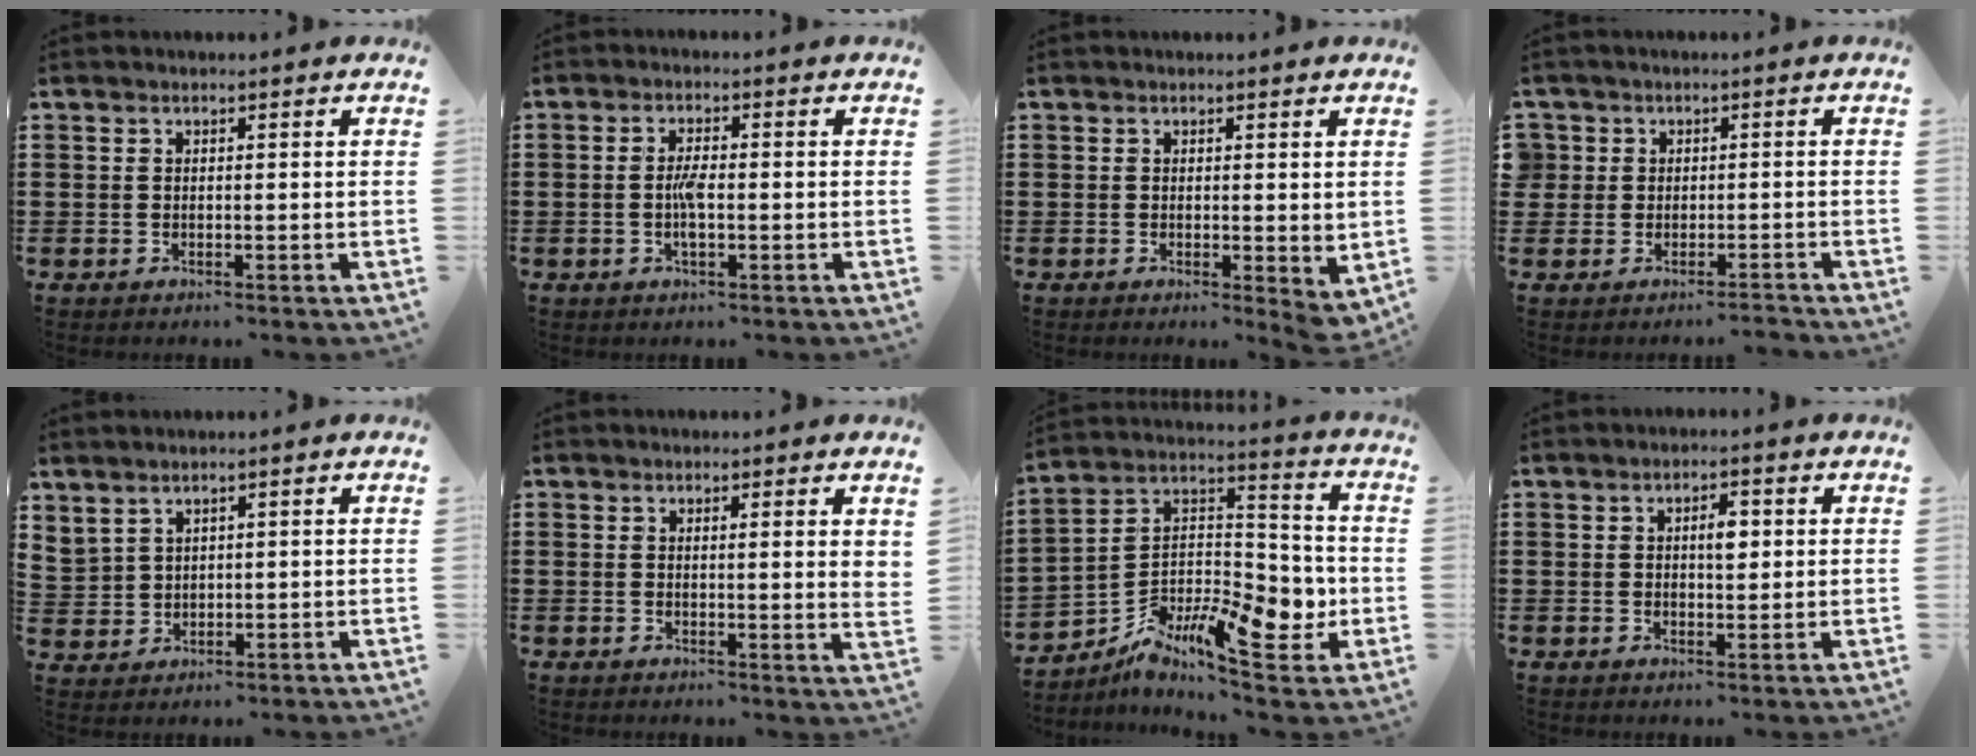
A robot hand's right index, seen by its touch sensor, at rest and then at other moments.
{"total": 3.3, "force": [-0.7, 0.7, 3.2], "torque": [-0.065, -0.003, -0.016]}
{"total": 1.4, "force": [0.8, 0.7, 0.9], "torque": [-0.013, 0.001, 0.014]}
{"total": 1.8, "force": [-0.9, 1.5, 0.0], "torque": [-0.008, 0.007, -0.024]}
{"total": 2.0, "force": [1.8, 0.9, 0.1], "torque": [-0.010, 0.000, 0.036]}
{"total": 1.6, "force": [0.9, -0.2, 1.3], "torque": [-0.019, -0.005, 0.015]}
{"total": 12.4, "force": [-6.0, 6.1, 9.0], "torque": [-0.156, 0.009, -0.106]}
{"total": 3.1, "force": [0.6, 1.2, 2.8], "torque": [-0.041, 0.002, 0.004]}